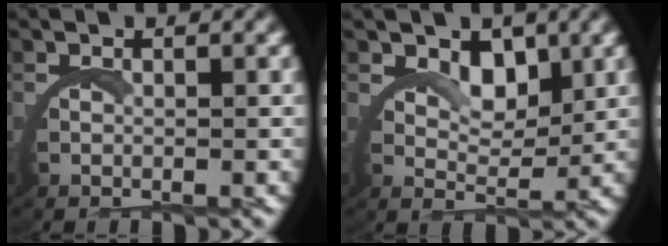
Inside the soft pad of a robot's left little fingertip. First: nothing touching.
{"total": 2.6, "force": [2.3, 0.5, 1.1], "torque": [-0.019, -0.016, 0.044]}